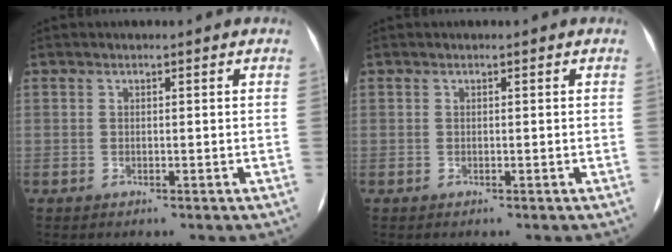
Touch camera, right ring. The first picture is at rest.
{"total": 0.0}